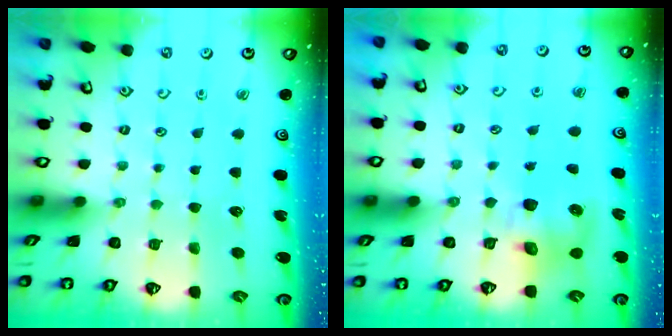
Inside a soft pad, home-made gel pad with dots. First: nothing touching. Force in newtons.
{"total": 8.4, "press": 8.3, "slide": 1.3}